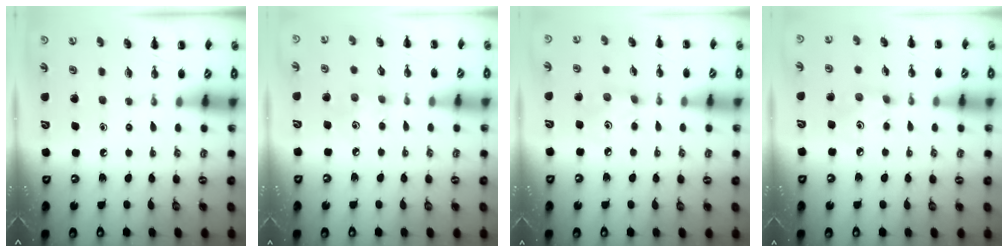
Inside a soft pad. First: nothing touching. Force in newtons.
{"total": 4.3, "press": 4.3, "slide": 0.9}
{"total": 3.1, "press": 3.0, "slide": 0.7}
{"total": 3.1, "press": 3.0, "slide": 0.7}